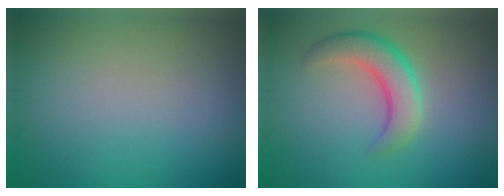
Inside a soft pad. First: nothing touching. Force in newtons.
{"total": 4.4, "press": 4.4, "slide": 0.2}